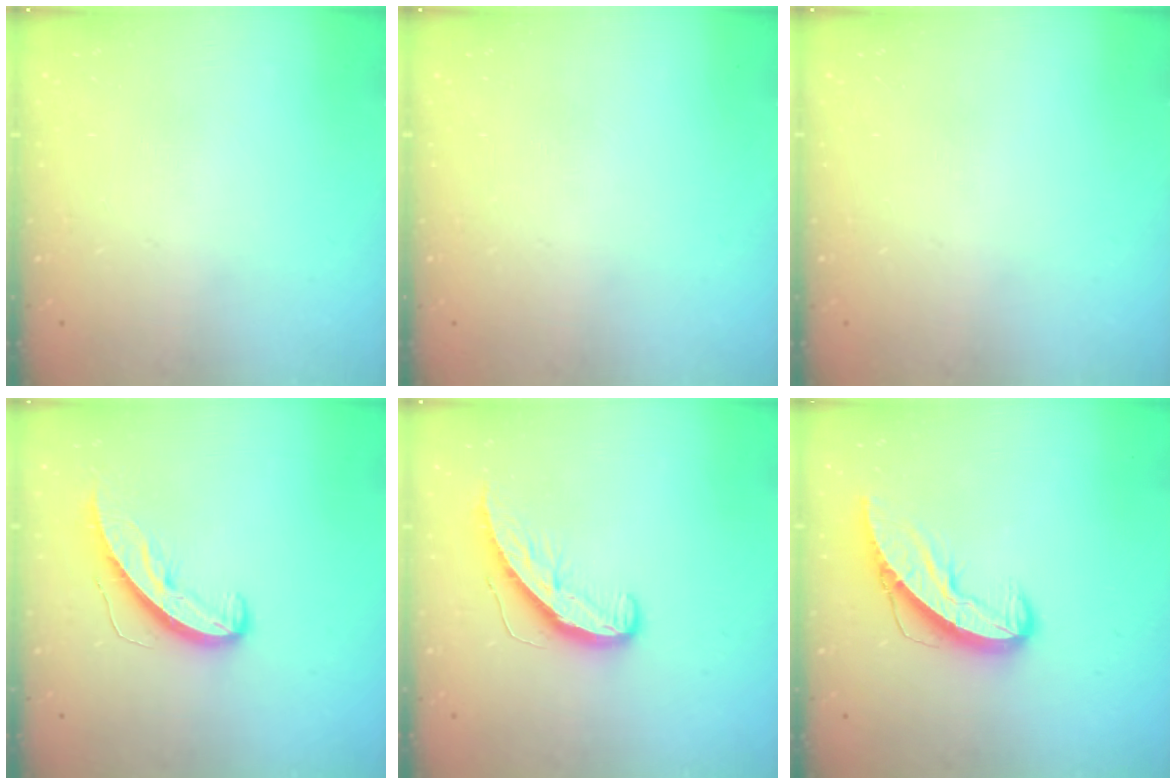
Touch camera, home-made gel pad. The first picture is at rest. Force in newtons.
{"total": 0.0}
{"total": 0.0}
{"total": 9.1, "press": 9.1, "slide": 0.5}
{"total": 9.3, "press": 9.3, "slide": 0.2}
{"total": 9.7, "press": 9.7, "slide": 1.0}